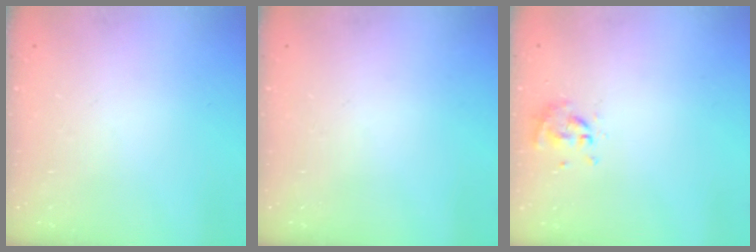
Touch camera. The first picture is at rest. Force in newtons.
{"total": 0.0}
{"total": 0.0}